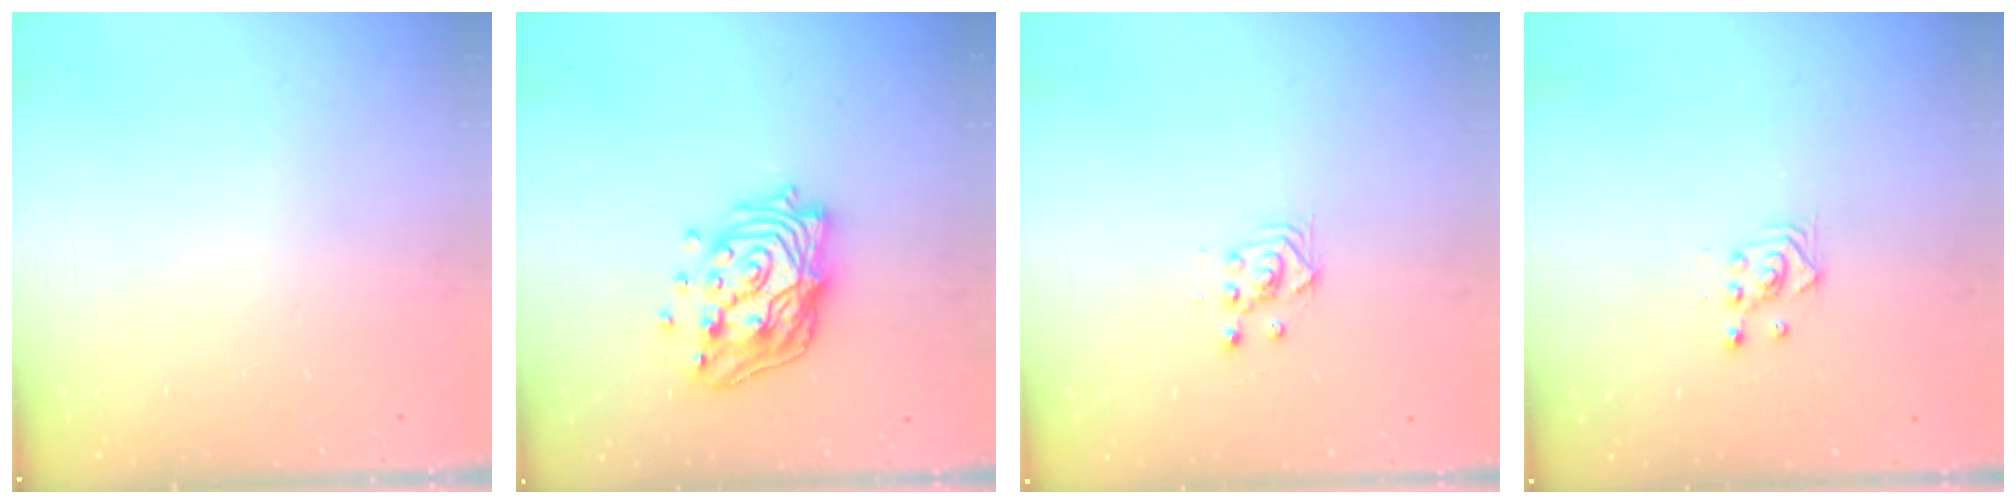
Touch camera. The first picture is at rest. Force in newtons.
{"total": 17.6, "press": 17.0, "slide": 4.2}
{"total": 2.3, "press": 2.3, "slide": 0.1}
{"total": 2.3, "press": 2.3, "slide": 0.3}